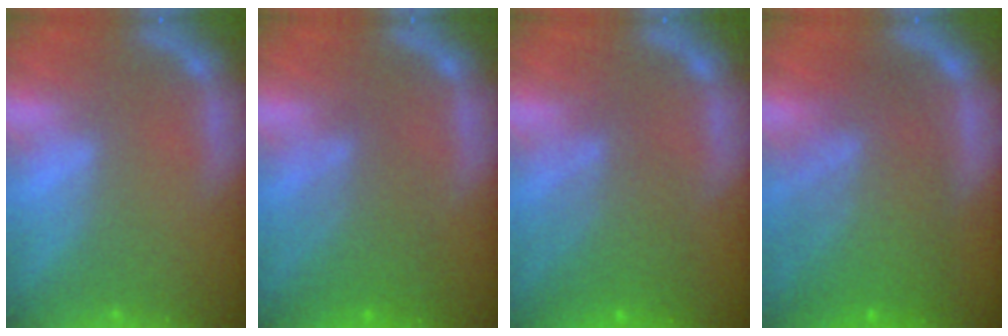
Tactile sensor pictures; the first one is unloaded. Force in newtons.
{"total": 4.6}
{"total": 5.1}
{"total": 8.6}